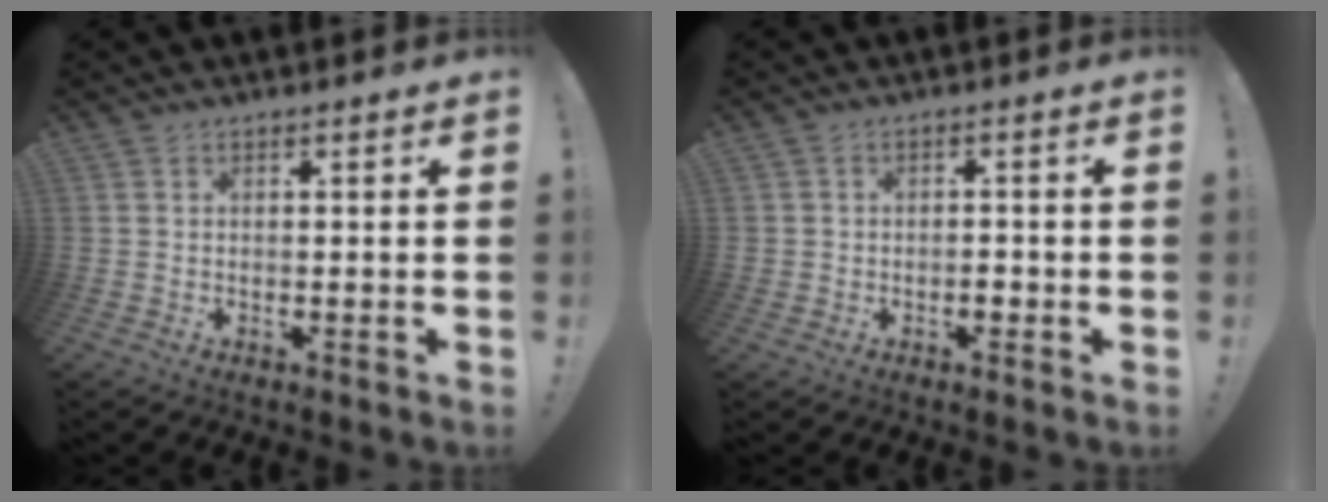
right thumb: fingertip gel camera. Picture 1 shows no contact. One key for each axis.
{"total": 3.1, "fx": -1.3, "fy": 2.6, "fz": 1.1, "tx": -0.016, "ty": 0.005, "tz": -0.022}